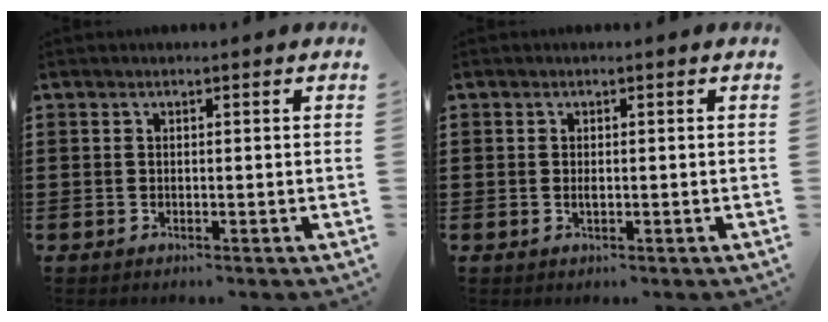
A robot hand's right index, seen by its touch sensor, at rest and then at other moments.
{"total": 0.9, "force": [-0.1, 0.4, 0.7], "torque": [-0.016, -0.002, -0.002]}